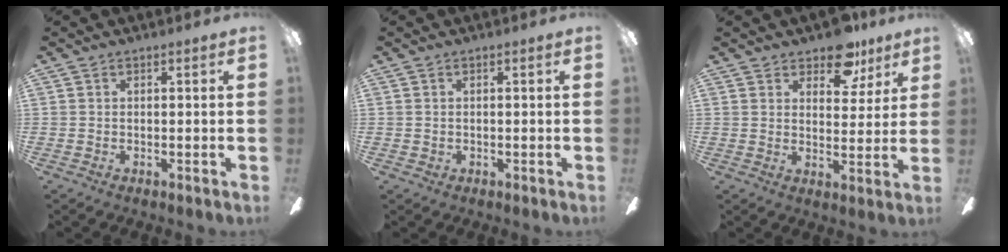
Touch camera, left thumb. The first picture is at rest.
{"total": 0.7, "force": [0.3, 0.6, 0.0], "torque": [0.001, 0.005, 0.004]}
{"total": 9.9, "force": [7.5, 5.1, 3.8], "torque": [-0.035, -0.044, 0.132]}